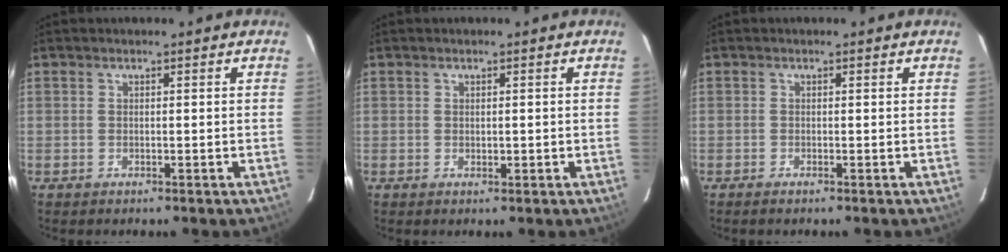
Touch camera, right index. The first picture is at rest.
{"total": 0.9, "force": [0.0, 0.5, 0.8], "torque": [-0.013, -0.002, 0.002]}
{"total": 0.7, "force": [-0.5, -0.1, 0.5], "torque": [-0.011, -0.002, -0.011]}